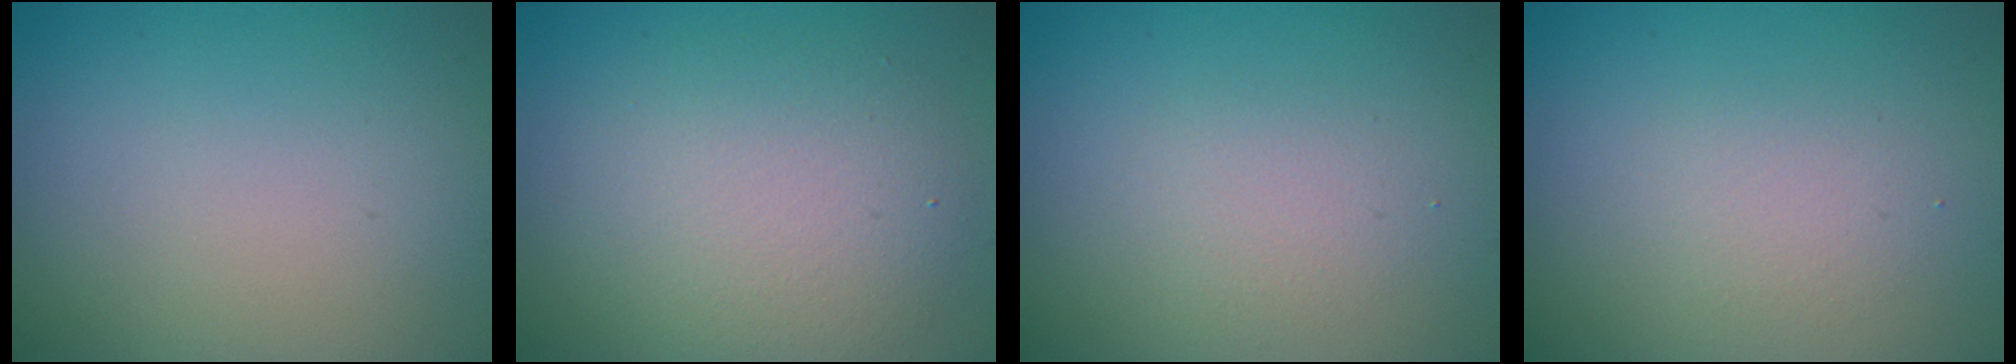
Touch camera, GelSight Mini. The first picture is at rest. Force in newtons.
{"total": 5.3, "press": 5.3, "slide": 0.4}
{"total": 1.8, "press": 1.8, "slide": 0.0}
{"total": 1.6, "press": 1.6, "slide": 0.1}